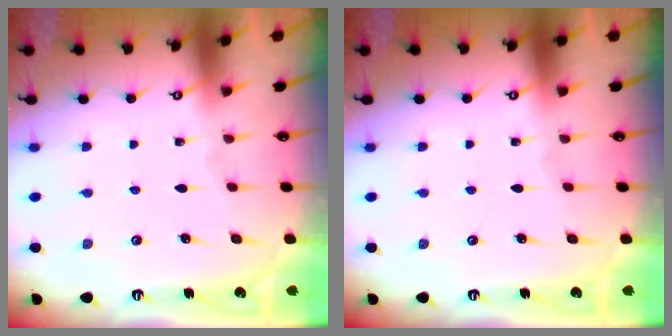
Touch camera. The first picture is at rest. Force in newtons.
{"total": 0.0}